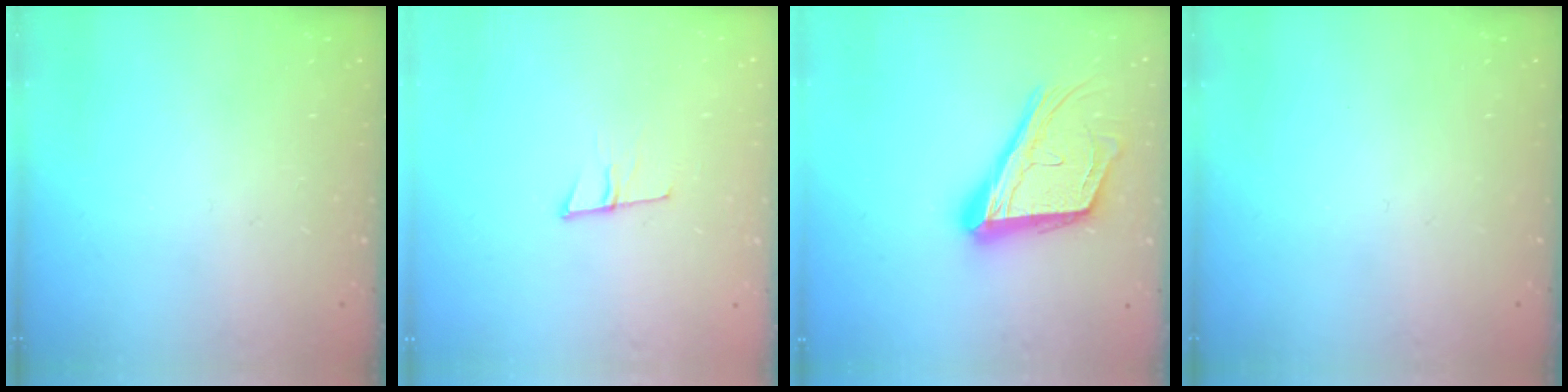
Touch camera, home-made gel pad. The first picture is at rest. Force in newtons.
{"total": 6.0, "press": 5.9, "slide": 1.0}
{"total": 19.7, "press": 19.6, "slide": 2.3}
{"total": 0.0}